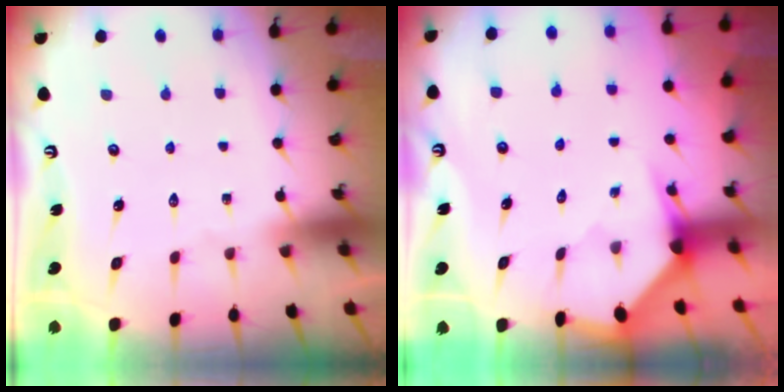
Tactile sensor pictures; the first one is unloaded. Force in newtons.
{"total": 2.8, "press": 2.8, "slide": 0.2}